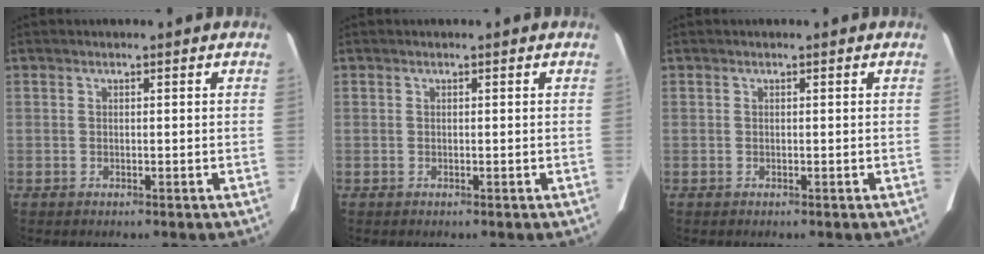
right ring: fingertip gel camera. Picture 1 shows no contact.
{"total": 0.0}
{"total": 0.0}